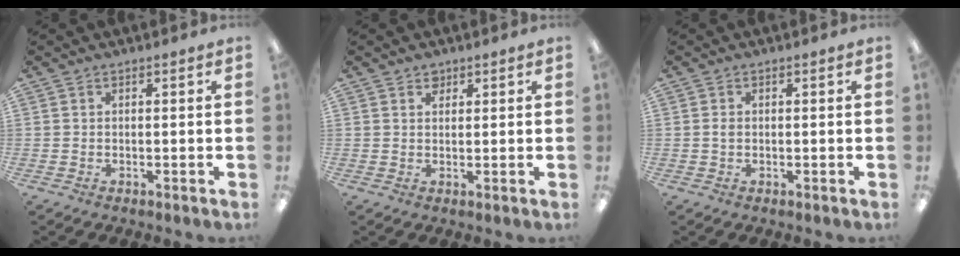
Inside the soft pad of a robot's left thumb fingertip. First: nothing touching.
{"total": 2.1, "force": [1.6, 1.3, 0.5], "torque": [0.005, -0.007, 0.027]}
{"total": 1.2, "force": [0.1, 0.7, 0.9], "torque": [-0.019, 0.003, 0.000]}